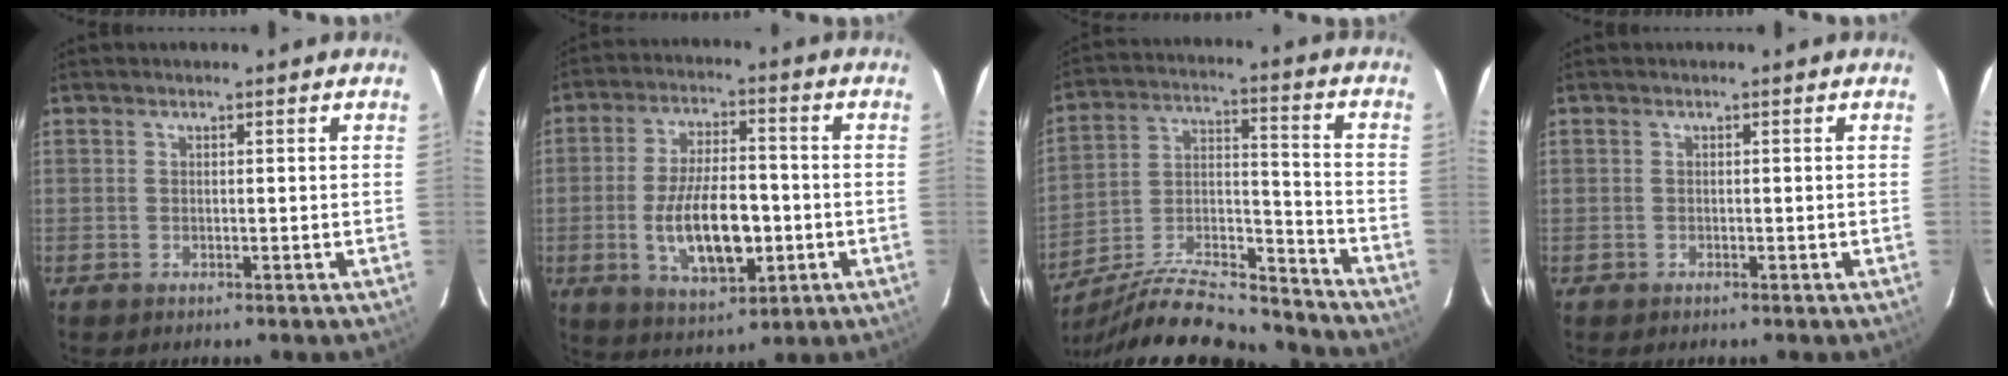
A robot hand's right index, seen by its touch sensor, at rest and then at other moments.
{"total": 13.7, "force": [-3.1, 6.1, 11.9], "torque": [-0.228, -0.006, -0.041]}
{"total": 22.9, "force": [-19.9, 5.3, 10.1], "torque": [-0.176, 0.002, -0.310]}
{"total": 0.6, "force": [-0.4, 0.5, -0.1], "torque": [0.000, 0.003, -0.007]}